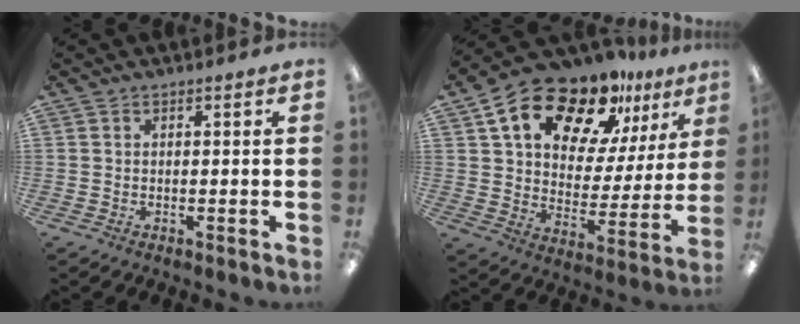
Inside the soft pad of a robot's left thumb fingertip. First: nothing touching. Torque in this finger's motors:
{"motor_torque": [2.14, 2.34, 1.38, -1.38, 0.15]}